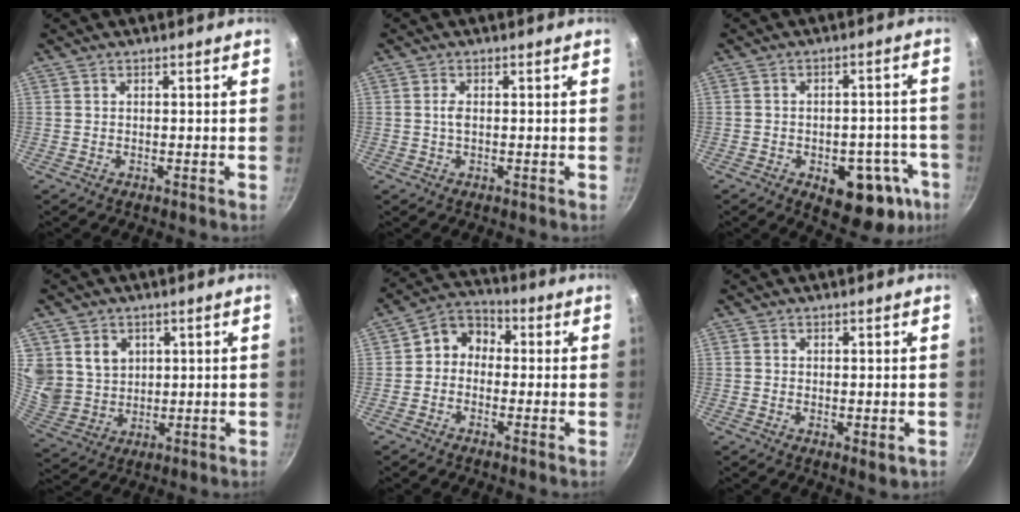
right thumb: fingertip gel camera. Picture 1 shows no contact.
{"total": 1.4, "force": [0.0, 0.7, 1.2], "torque": [-0.023, 0.003, -0.002]}
{"total": 15.1, "force": [-6.3, 8.5, 10.8], "torque": [-0.078, 0.025, -0.076]}
{"total": 11.4, "force": [3.9, 9.7, 4.6], "torque": [-0.072, -0.021, 0.089]}
{"total": 6.7, "force": [-0.4, 5.7, 3.5], "torque": [-0.027, 0.026, -0.031]}
{"total": 1.9, "force": [0.1, 1.0, 1.6], "torque": [-0.025, -0.008, 0.001]}